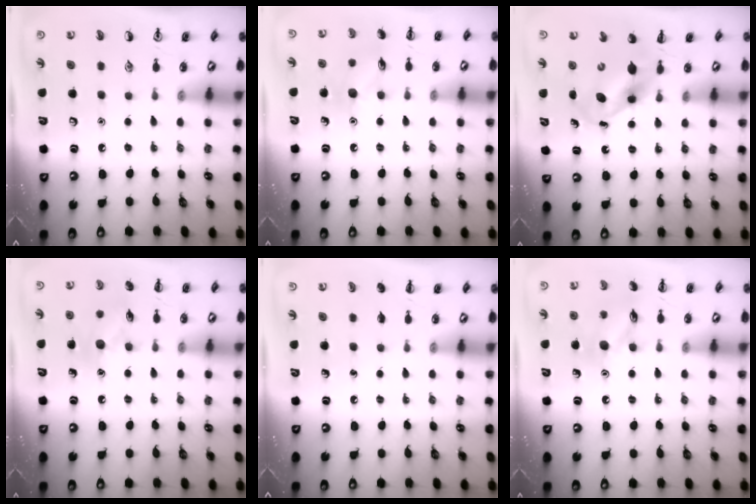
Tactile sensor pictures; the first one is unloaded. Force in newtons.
{"total": 8.4, "press": 8.4, "slide": 0.8}
{"total": 5.5, "press": 5.4, "slide": 0.9}
{"total": 9.1, "press": 9.0, "slide": 1.3}
{"total": 0.0}
{"total": 10.5, "press": 10.5, "slide": 0.6}